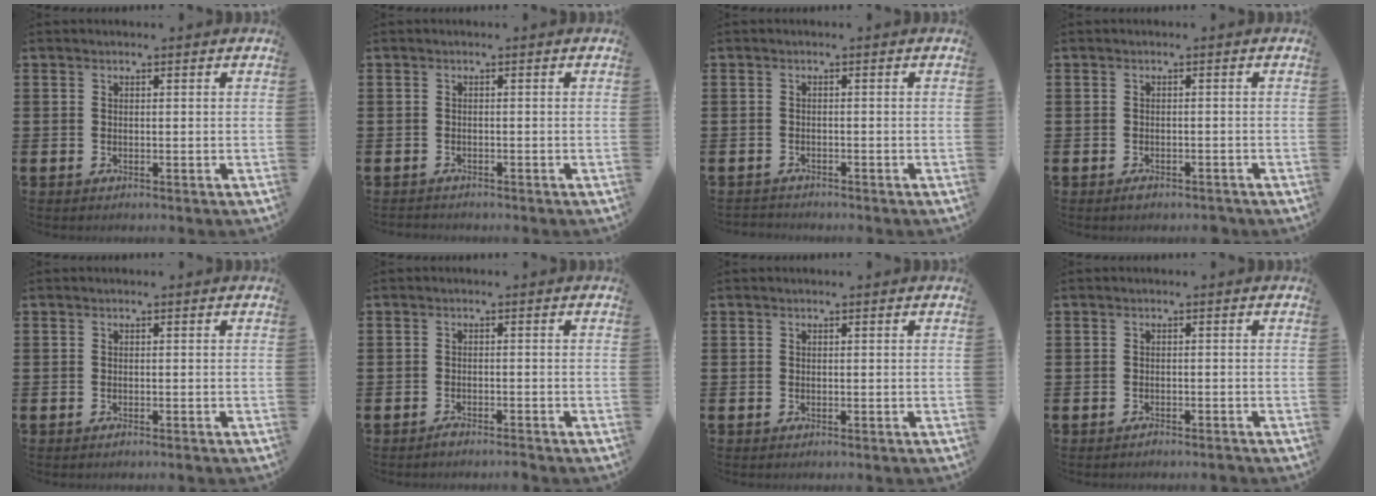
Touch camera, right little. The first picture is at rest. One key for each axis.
{"total": 0.6, "fx": -0.5, "fy": 0.1, "fz": -0.1, "tx": -0.001, "ty": -0.001, "tz": -0.012}
{"total": 0.8, "fx": -0.8, "fy": 0.1, "fz": -0.1, "tx": -0.001, "ty": 0.000, "tz": -0.017}
{"total": 0.7, "fx": -0.6, "fy": 0.4, "fz": 0.3, "tx": -0.009, "ty": 0.001, "tz": -0.012}
{"total": 0.0}
{"total": 1.0, "fx": -1.0, "fy": 0.0, "fz": 0.2, "tx": -0.006, "ty": 0.001, "tz": -0.019}
{"total": 0.0}
{"total": 0.6, "fx": -0.6, "fy": 0.0, "fz": -0.1, "tx": 0.006, "ty": -0.003, "tz": -0.014}